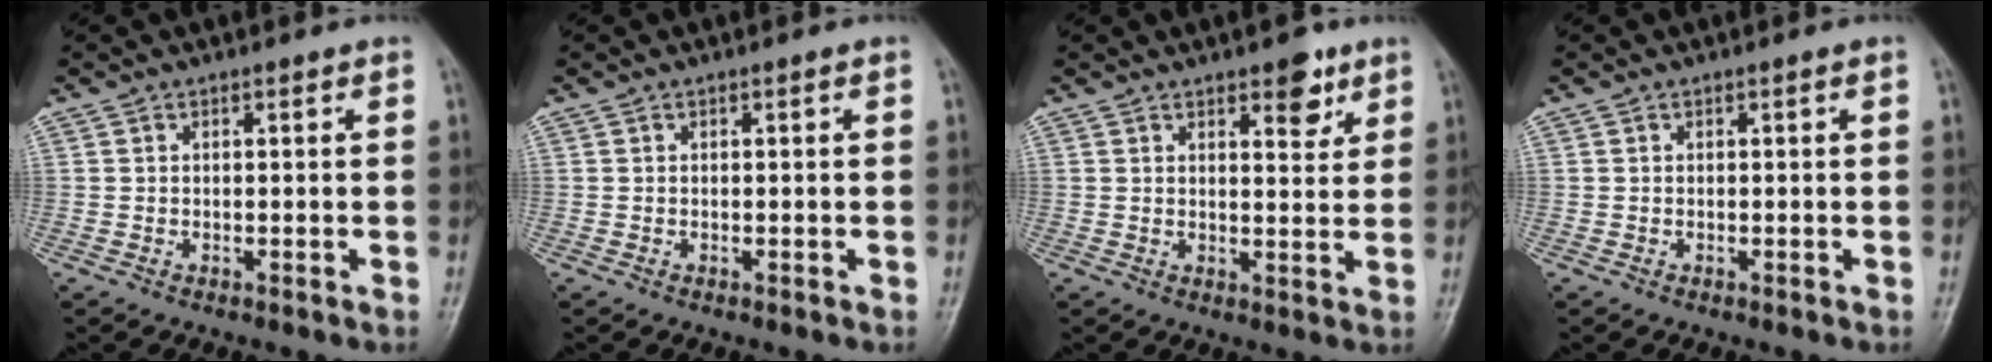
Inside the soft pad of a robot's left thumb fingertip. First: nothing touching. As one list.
[{"total": 0.0}, {"total": 5.0, "force": [3.3, 2.3, 3.1], "torque": [-0.020, -0.019, 0.044]}, {"total": 0.0}]